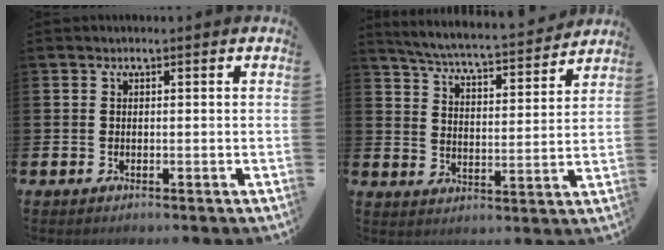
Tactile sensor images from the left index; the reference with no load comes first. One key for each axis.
{"total": 6.0, "fx": 5.8, "fy": 0.0, "fz": 1.4, "tx": -0.052, "ty": -0.046, "tz": 0.097}